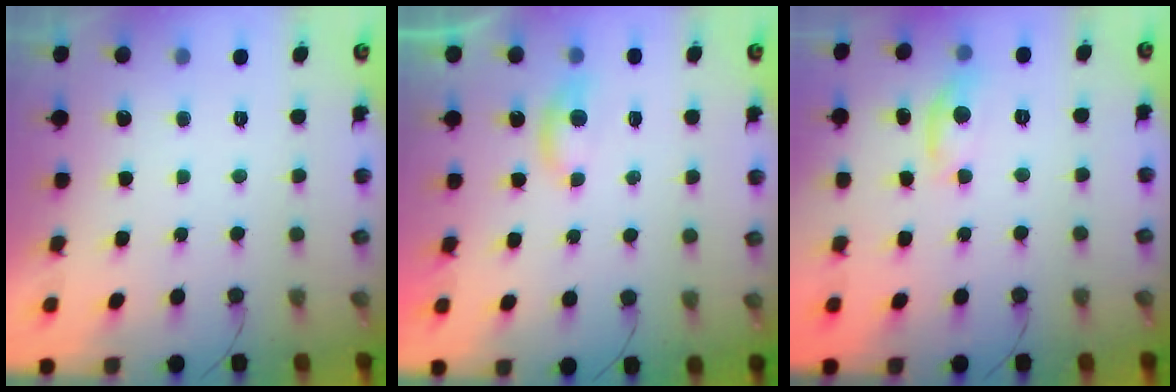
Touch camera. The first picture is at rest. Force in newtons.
{"total": 3.3, "press": 3.2, "slide": 0.3}
{"total": 7.8, "press": 7.8, "slide": 0.5}